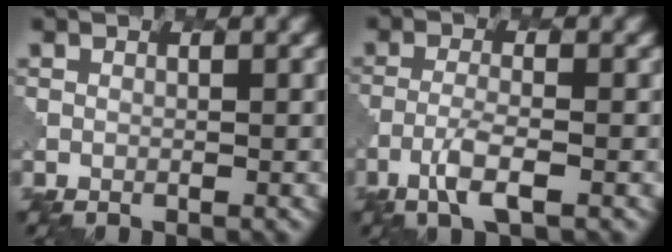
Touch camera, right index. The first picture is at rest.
{"total": 3.0, "force": [-1.7, 0.7, 2.4], "torque": [-0.054, -0.001, -0.039]}